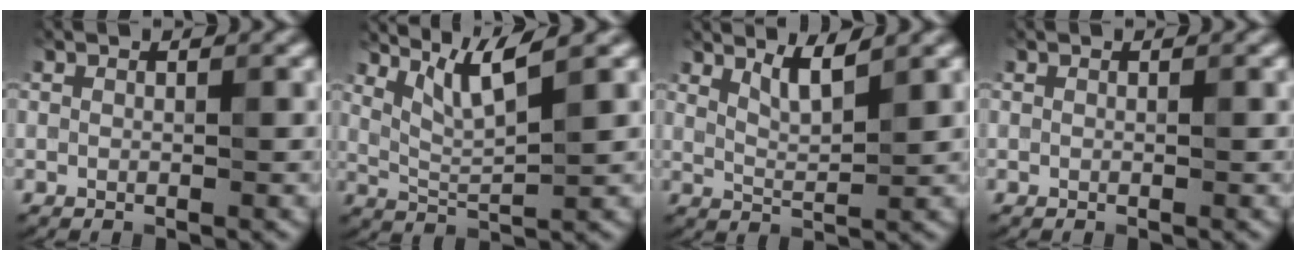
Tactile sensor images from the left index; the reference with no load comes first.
{"total": 4.2, "force": [2.7, 0.6, 3.1], "torque": [-0.068, -0.001, 0.061]}
{"total": 2.5, "force": [1.7, 0.5, 1.7], "torque": [-0.033, -0.007, 0.036]}
{"total": 0.0}